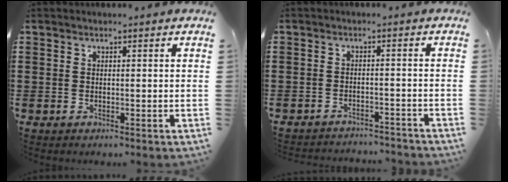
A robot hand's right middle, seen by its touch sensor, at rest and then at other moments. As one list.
[{"total": 2.5, "force": [-2.5, 0.1, 0.0], "torque": [-0.006, 0.000, -0.053]}]